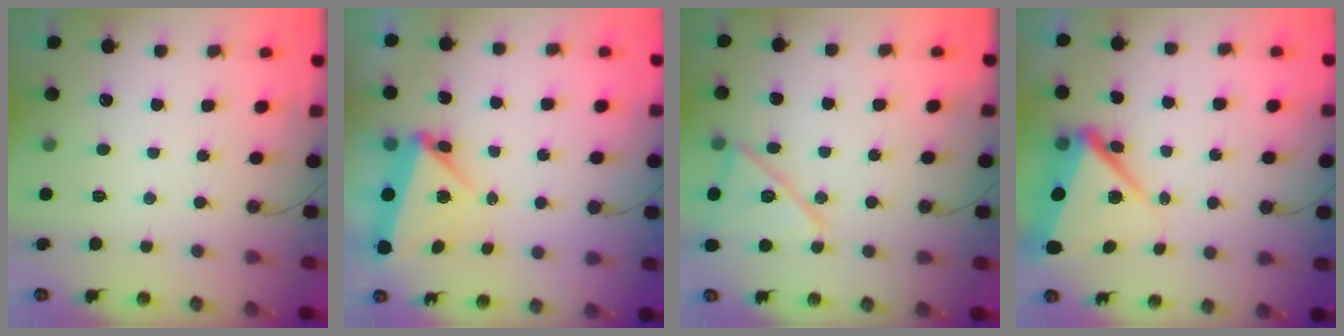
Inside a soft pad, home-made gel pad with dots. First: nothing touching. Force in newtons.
{"total": 5.7, "press": 5.6, "slide": 0.7}
{"total": 15.1, "press": 14.0, "slide": 5.6}
{"total": 9.7, "press": 9.6, "slide": 1.6}